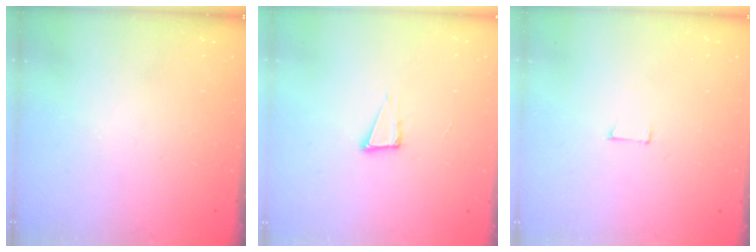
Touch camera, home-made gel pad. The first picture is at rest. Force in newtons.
{"total": 5.1, "press": 3.9, "slide": 3.2}
{"total": 4.1, "press": 4.1, "slide": 0.3}